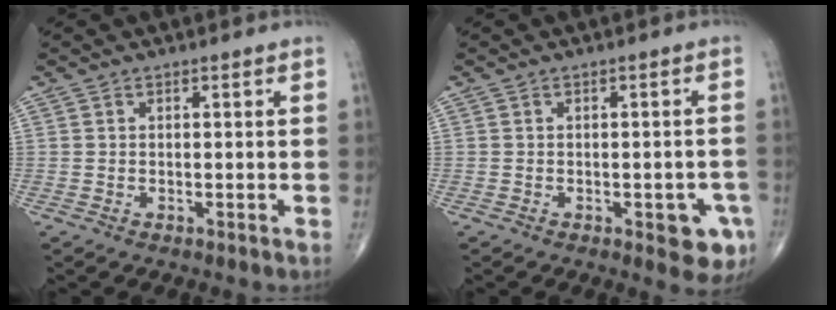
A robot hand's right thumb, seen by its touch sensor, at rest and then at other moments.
{"total": 6.2, "force": [-2.5, 2.6, 5.1], "torque": [-0.038, 0.007, -0.024]}